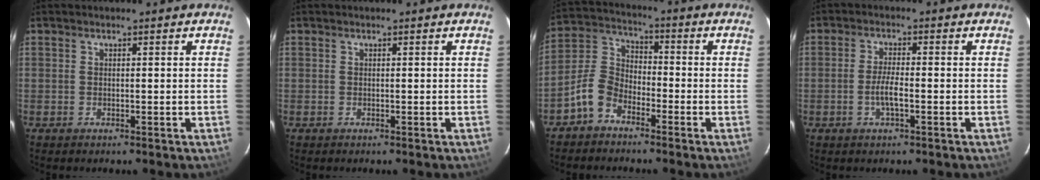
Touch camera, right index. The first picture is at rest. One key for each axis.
{"total": 0.0}
{"total": 7.4, "fx": -4.8, "fy": 4.4, "fz": 3.5, "tx": -0.078, "ty": 0.023, "tz": -0.105}
{"total": 3.6, "fx": -1.3, "fy": 0.6, "fz": 3.3, "tx": -0.067, "ty": -0.002, "tz": -0.025}